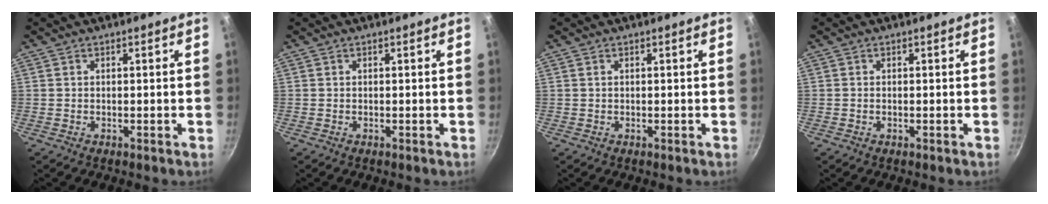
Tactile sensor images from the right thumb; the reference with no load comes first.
{"total": 0.0}
{"total": 0.0}
{"total": 0.0}